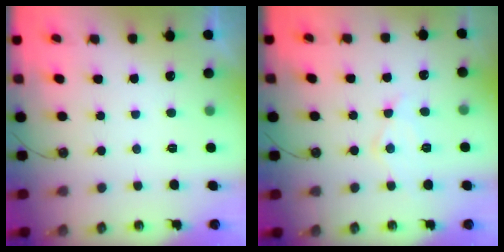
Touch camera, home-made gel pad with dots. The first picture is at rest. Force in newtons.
{"total": 9.7, "press": 9.7, "slide": 0.7}